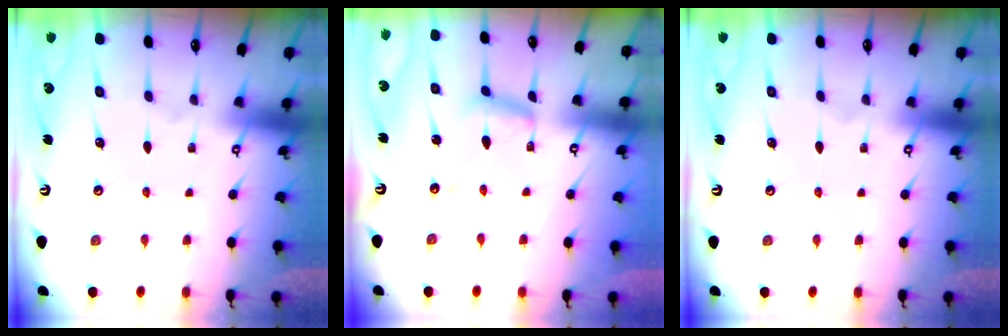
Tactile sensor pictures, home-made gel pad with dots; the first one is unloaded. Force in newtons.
{"total": 9.6, "press": 9.6, "slide": 0.7}
{"total": 0.0}